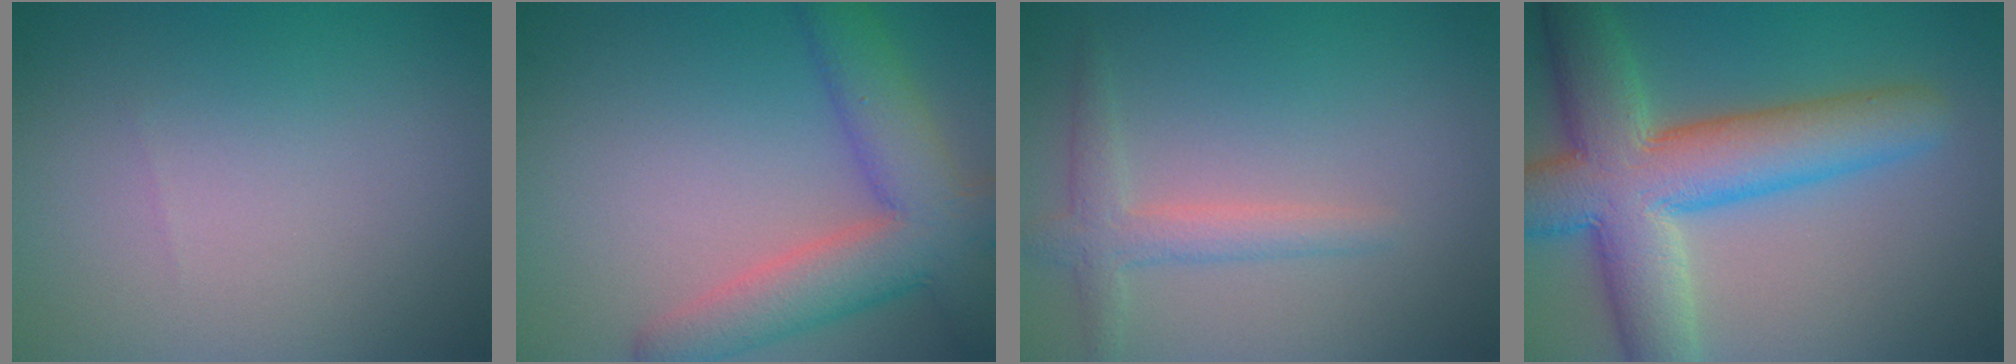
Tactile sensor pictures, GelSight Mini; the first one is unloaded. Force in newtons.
{"total": 7.5, "press": 7.5, "slide": 0.4}
{"total": 2.4, "press": 2.4, "slide": 0.1}
{"total": 10.5, "press": 10.5, "slide": 0.5}